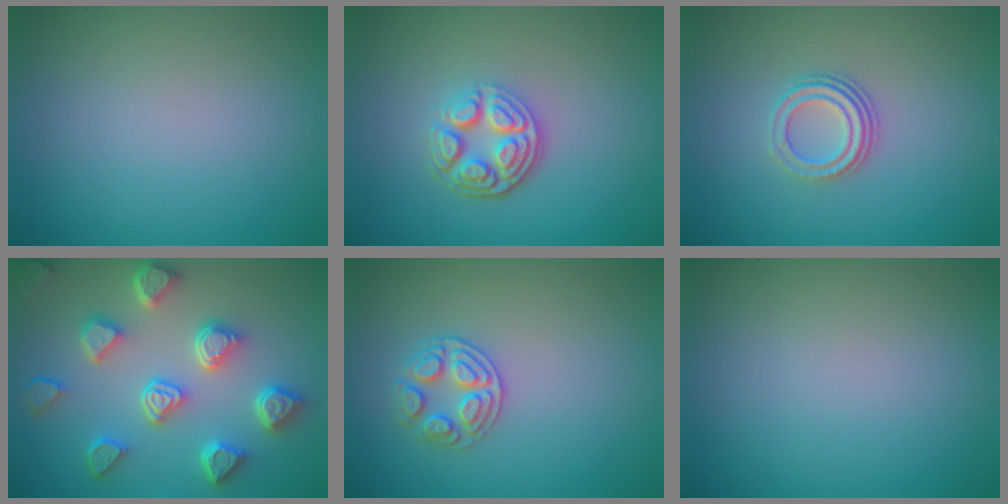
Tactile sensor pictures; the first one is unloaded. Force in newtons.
{"total": 4.5, "press": 3.3, "slide": 3.1}
{"total": 3.0, "press": 2.1, "slide": 2.1}
{"total": 7.0, "press": 5.6, "slide": 4.1}
{"total": 2.6, "press": 2.6, "slide": 0.4}
{"total": 0.0}